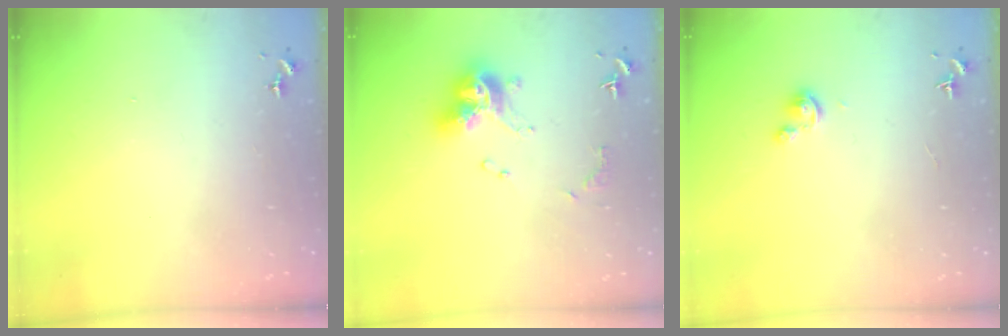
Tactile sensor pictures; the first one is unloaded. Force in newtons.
{"total": 12.9, "press": 12.8, "slide": 1.4}
{"total": 2.8, "press": 2.8, "slide": 0.3}